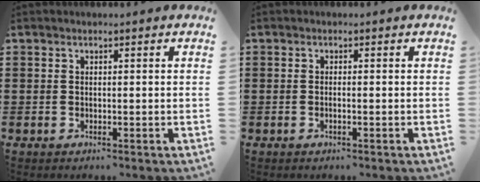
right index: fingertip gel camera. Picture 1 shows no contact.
{"total": 0.7, "force": [-0.4, -0.1, 0.6], "torque": [-0.011, -0.003, -0.006]}